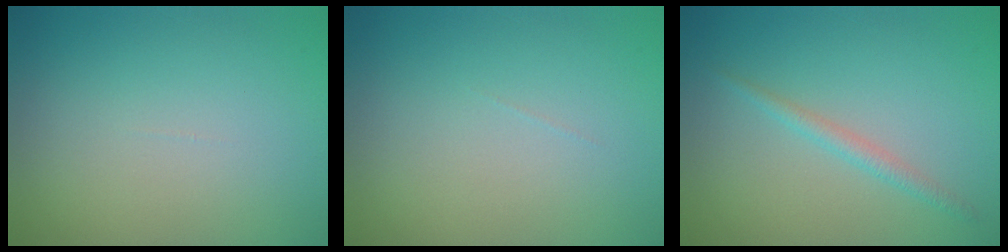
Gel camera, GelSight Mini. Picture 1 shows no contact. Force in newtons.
{"total": 0.0}
{"total": 1.5, "press": 1.4, "slide": 0.1}